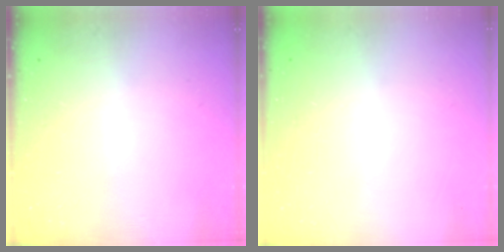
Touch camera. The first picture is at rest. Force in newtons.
{"total": 0.0}